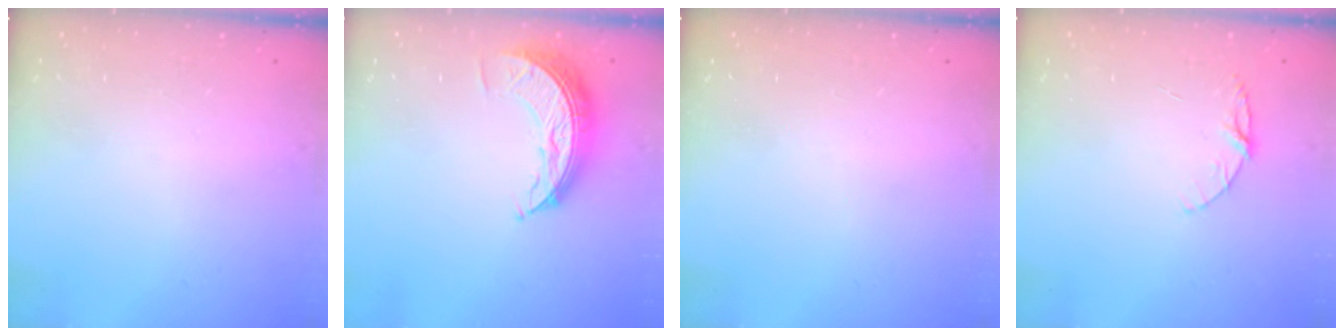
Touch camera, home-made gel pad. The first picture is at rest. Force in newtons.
{"total": 8.3, "press": 8.3, "slide": 0.6}
{"total": 0.0}
{"total": 6.0, "press": 6.0, "slide": 0.6}